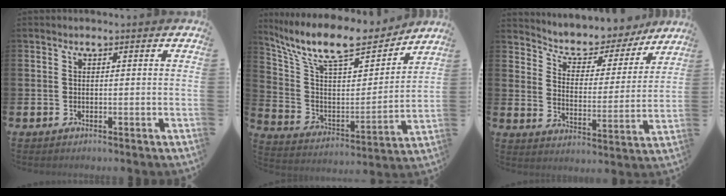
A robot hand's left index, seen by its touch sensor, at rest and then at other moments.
{"total": 12.8, "force": [11.0, 3.6, 5.6], "torque": [-0.136, -0.073, 0.189]}
{"total": 6.8, "force": [6.3, 2.4, 0.9], "torque": [-0.043, -0.053, 0.106]}